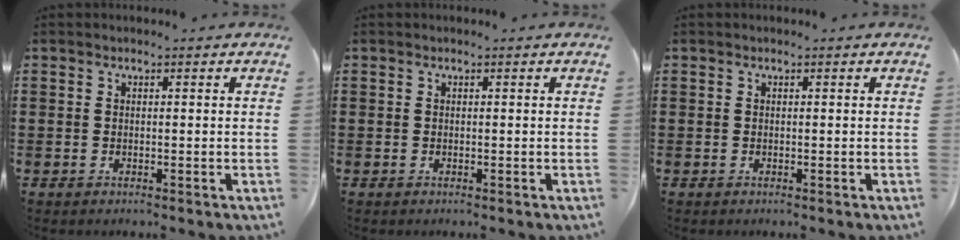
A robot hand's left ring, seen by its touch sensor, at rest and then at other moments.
{"total": 0.0}
{"total": 0.0}